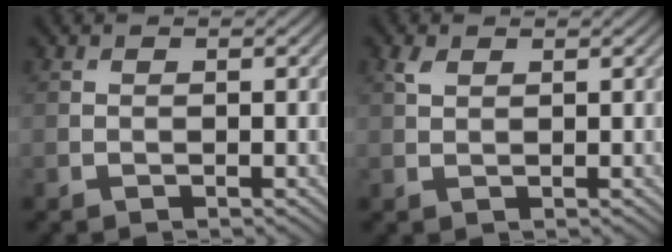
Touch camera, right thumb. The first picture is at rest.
{"total": 1.4, "force": [0.9, 0.8, 0.8], "torque": [-0.023, 0.003, 0.018]}